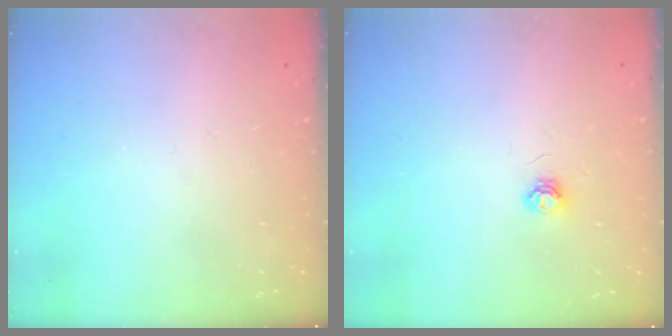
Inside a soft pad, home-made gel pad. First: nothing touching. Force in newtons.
{"total": 3.9, "press": 3.9, "slide": 0.4}